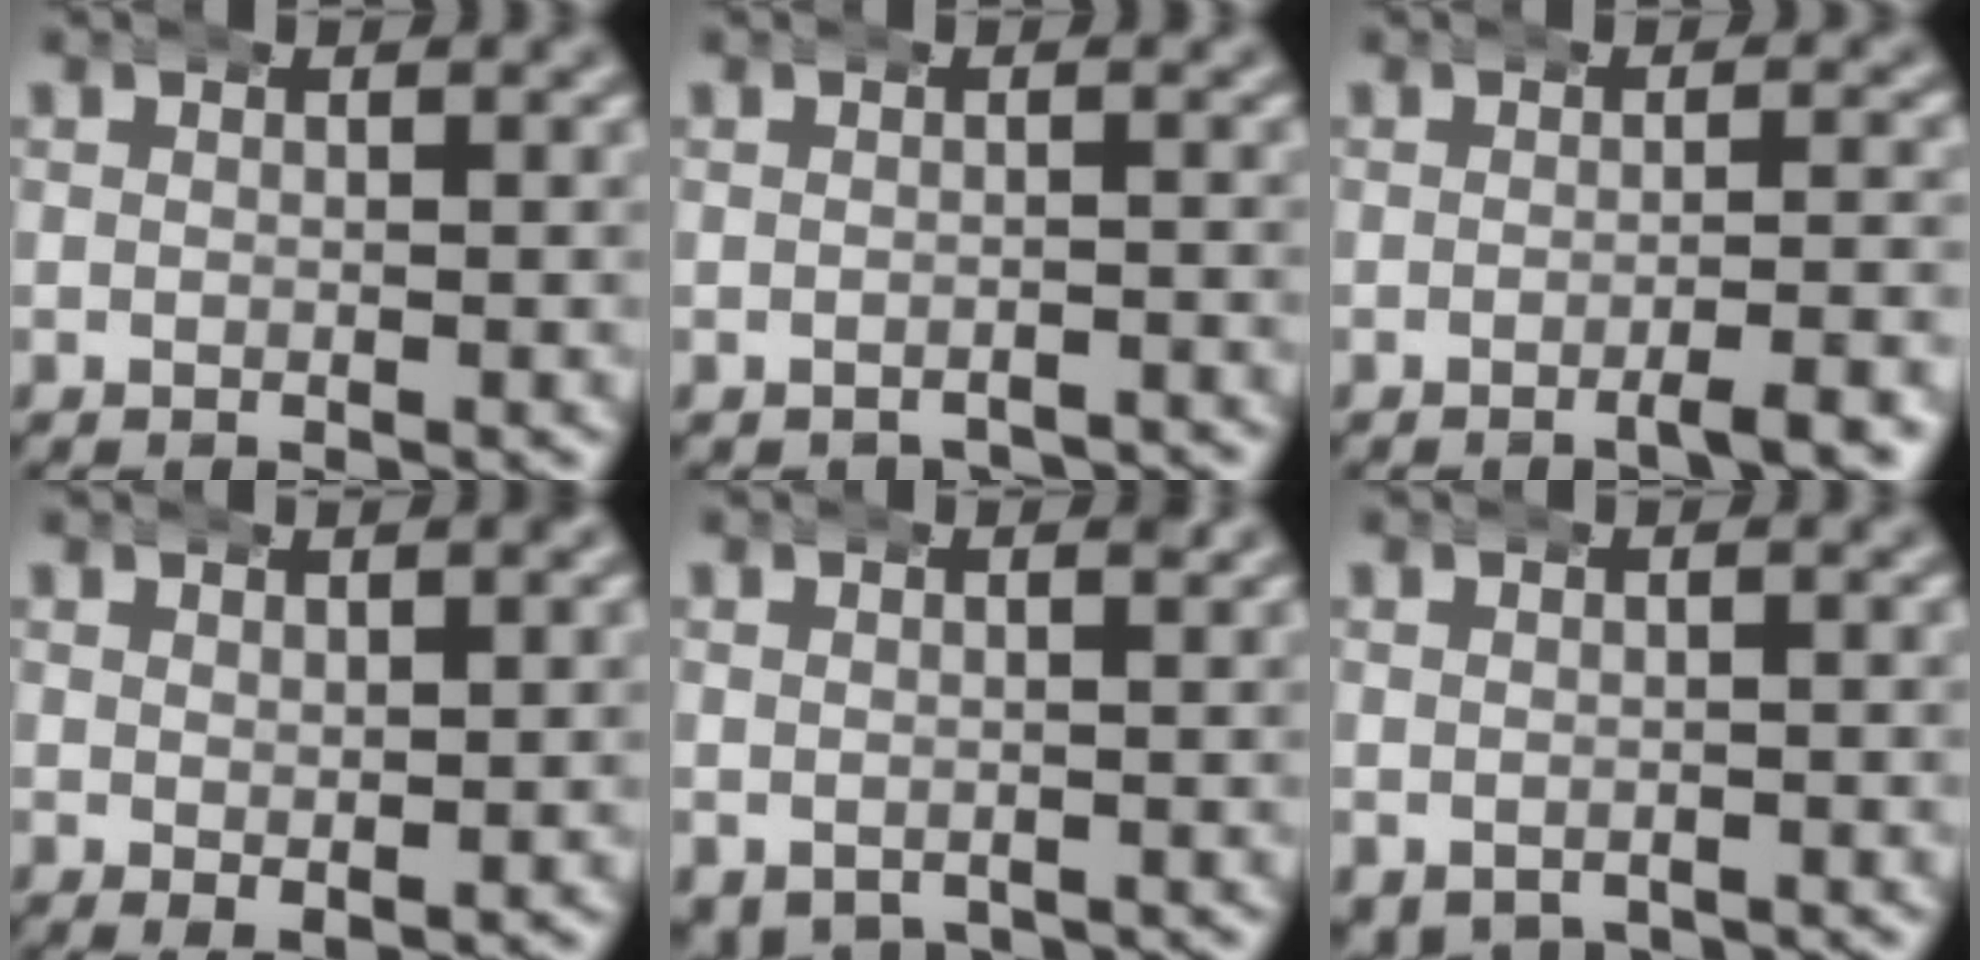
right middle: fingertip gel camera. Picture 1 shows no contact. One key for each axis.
{"total": 2.1, "fx": -2.1, "fy": 0.3, "fz": 0.1, "tx": 0.000, "ty": -0.009, "tz": -0.029}
{"total": 2.2, "fx": -1.5, "fy": 0.0, "fz": 1.6, "tx": -0.022, "ty": 0.005, "tz": -0.029}
{"total": 2.0, "fx": 1.1, "fy": 0.7, "fz": 1.6, "tx": -0.020, "ty": -0.008, "tz": 0.025}
{"total": 2.0, "fx": -1.2, "fy": 1.3, "fz": 0.9, "tx": -0.023, "ty": -0.017, "tz": -0.010}
{"total": 2.0, "fx": -1.4, "fy": 1.4, "fz": 0.6, "tx": -0.019, "ty": -0.016, "tz": -0.014}